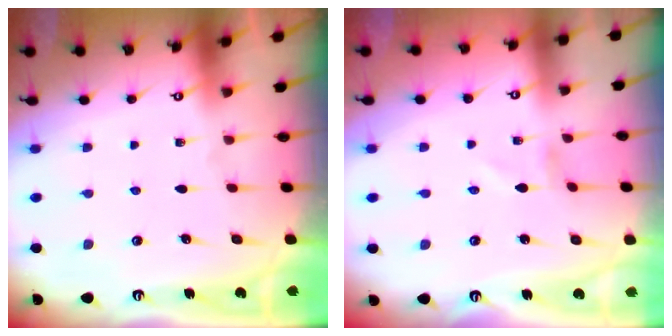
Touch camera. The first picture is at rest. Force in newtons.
{"total": 1.1, "press": 1.1, "slide": 0.1}